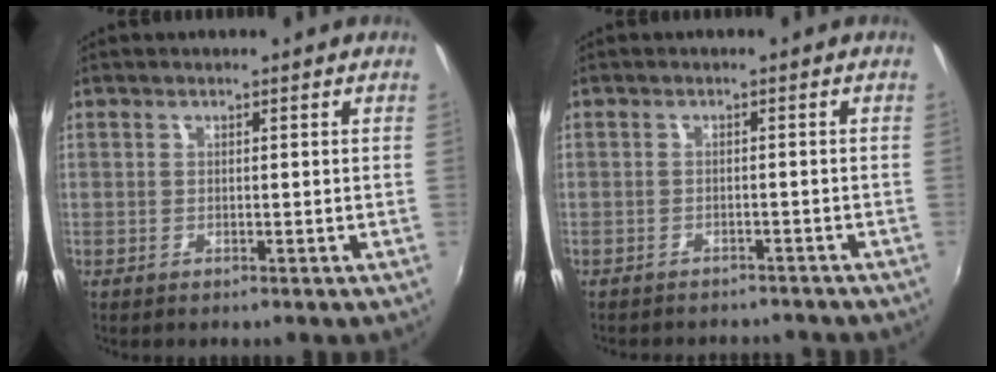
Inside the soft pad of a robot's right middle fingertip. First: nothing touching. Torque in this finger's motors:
{"motor_torque": [0.97, -1.16, 0.20, 0.14]}